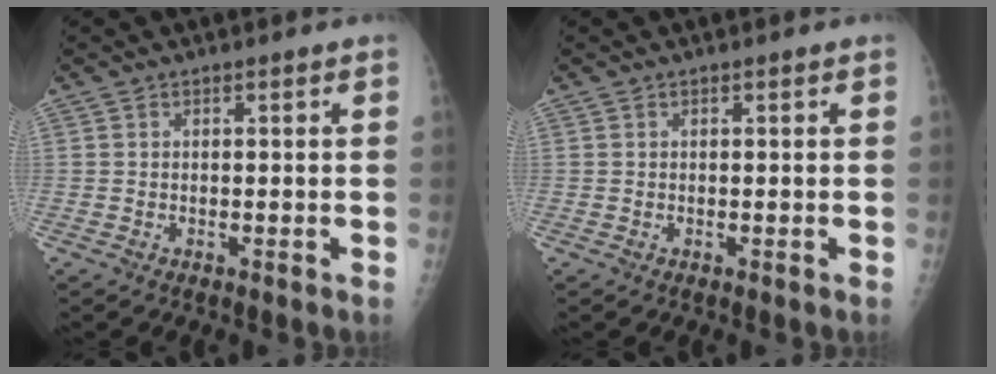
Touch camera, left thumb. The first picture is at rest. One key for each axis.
{"total": 0.0}